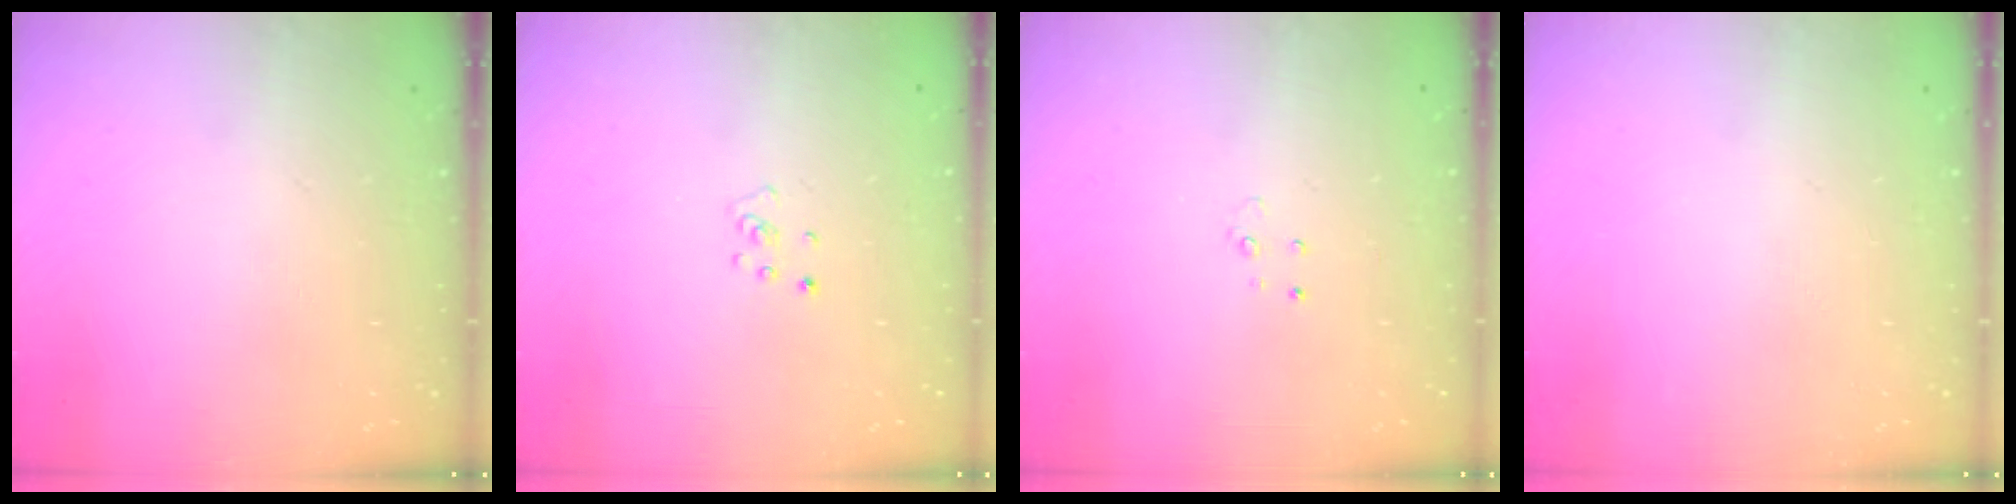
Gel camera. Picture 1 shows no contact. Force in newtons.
{"total": 2.2, "press": 2.2, "slide": 0.2}
{"total": 2.7, "press": 2.7, "slide": 0.2}
{"total": 0.0}